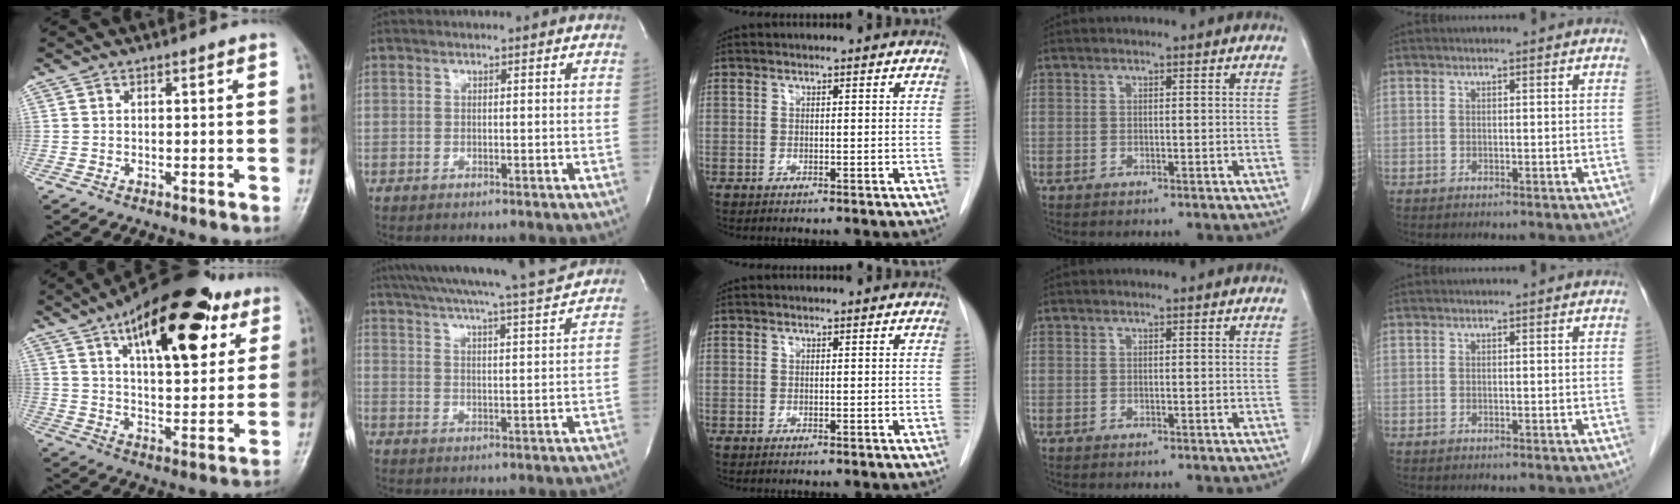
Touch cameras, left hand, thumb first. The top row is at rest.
{"thumb": {"total": 24.7, "force": [12.1, 10.8, 18.6], "torque": [-0.246, -0.021, 0.185]}, "index": {"total": 18.8, "force": [17.0, -1.0, 7.8], "torque": [-0.136, -0.025, 0.238]}}